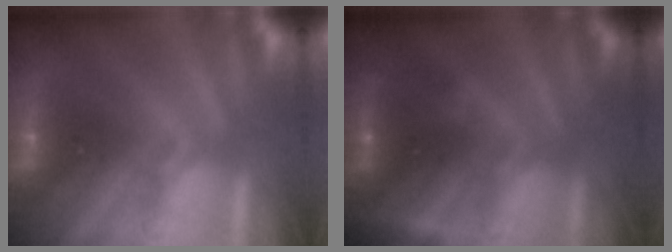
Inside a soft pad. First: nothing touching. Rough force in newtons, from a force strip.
{"total": 2.7}